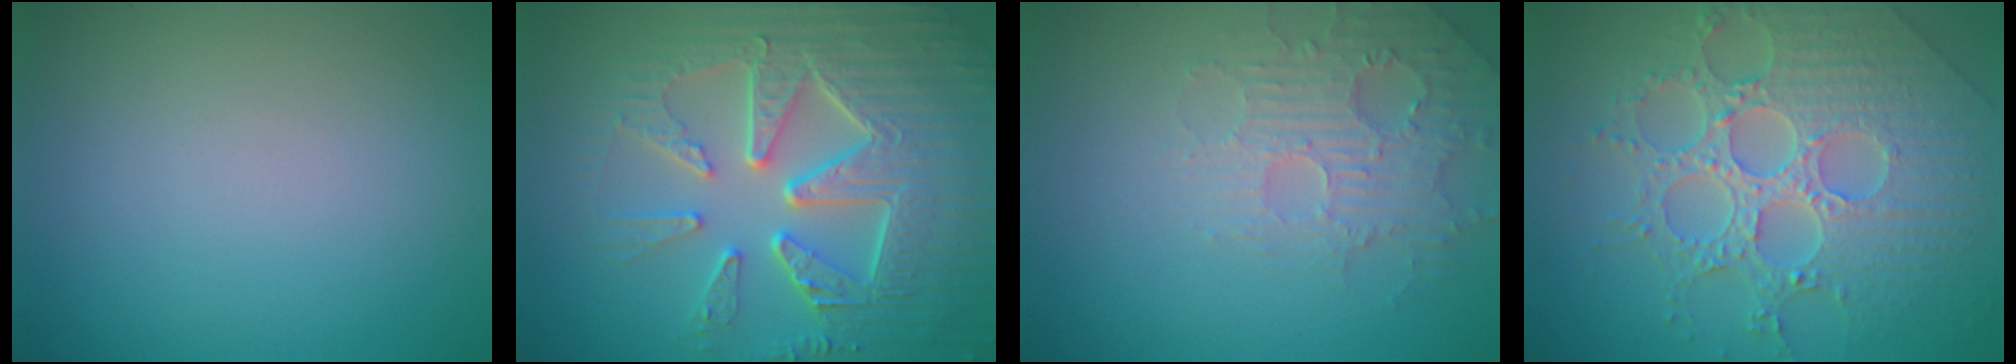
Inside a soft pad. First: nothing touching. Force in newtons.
{"total": 9.2, "press": 6.6, "slide": 6.4}
{"total": 3.7, "press": 3.6, "slide": 0.7}
{"total": 8.5, "press": 6.2, "slide": 5.8}